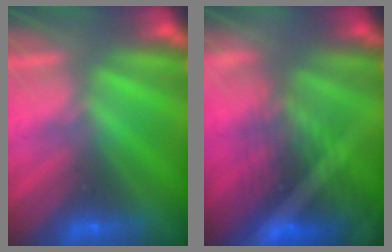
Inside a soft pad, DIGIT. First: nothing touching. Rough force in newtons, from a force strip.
{"total": 8.2}